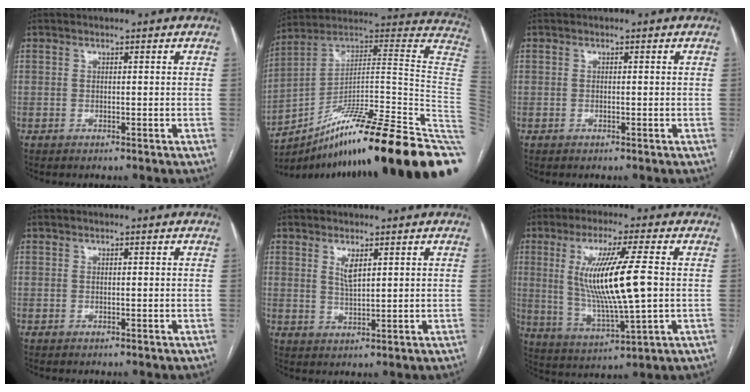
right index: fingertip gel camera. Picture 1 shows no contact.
{"total": 32.1, "force": [-18.0, -0.3, 26.6], "torque": [-0.220, 0.042, -0.284]}
{"total": 0.0}
{"total": 0.0}
{"total": 2.8, "force": [1.4, 0.6, 2.4], "torque": [-0.051, -0.005, 0.032]}
{"total": 13.8, "force": [1.3, 0.6, 13.7], "torque": [-0.271, -0.011, 0.029]}